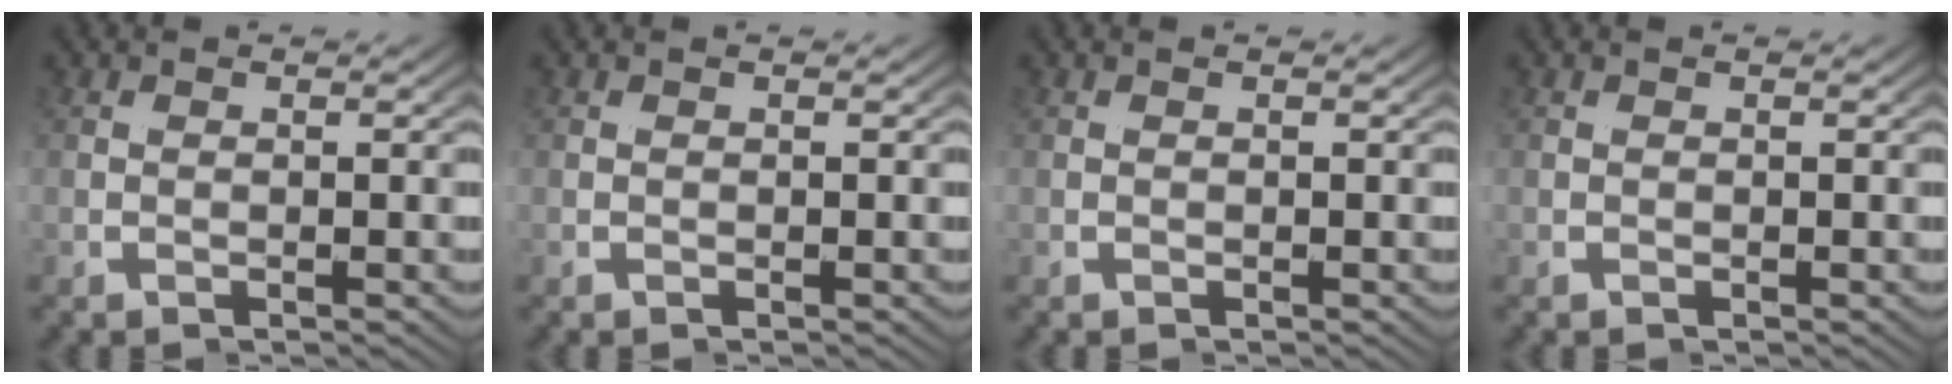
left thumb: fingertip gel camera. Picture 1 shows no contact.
{"total": 0.0}
{"total": 0.0}
{"total": 0.0}